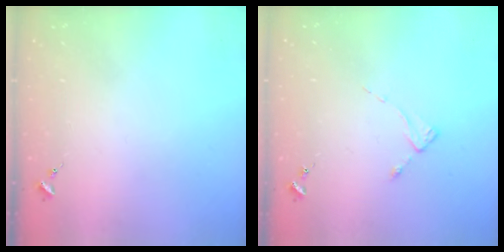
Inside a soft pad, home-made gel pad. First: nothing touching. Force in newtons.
{"total": 2.1, "press": 2.0, "slide": 0.4}